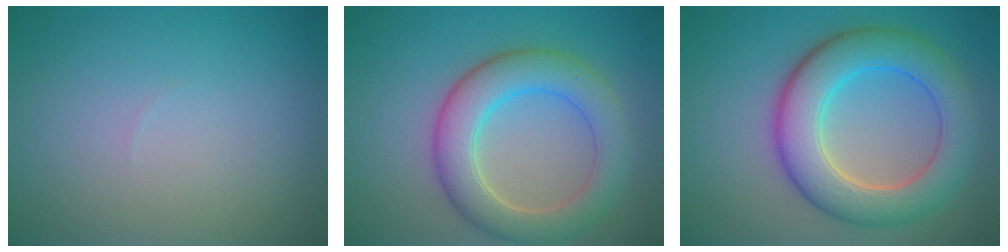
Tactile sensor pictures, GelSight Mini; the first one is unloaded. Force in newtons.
{"total": 6.2, "press": 6.2, "slide": 0.3}
{"total": 7.8, "press": 7.8, "slide": 0.4}